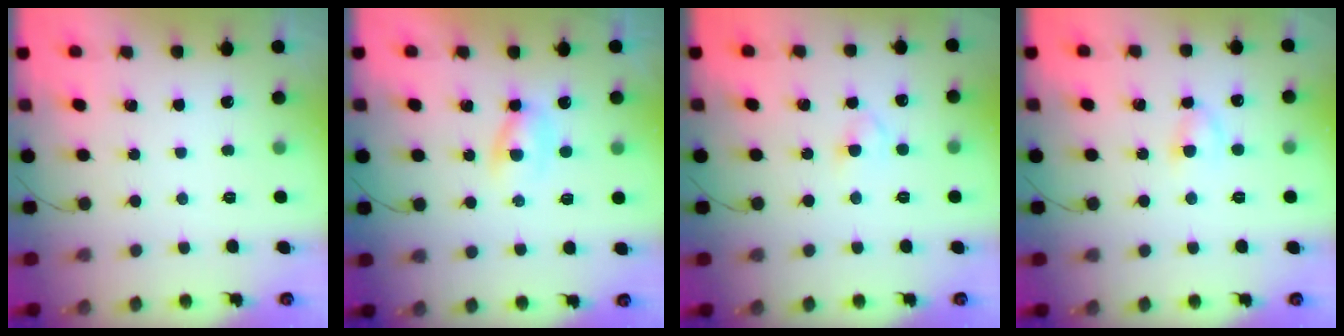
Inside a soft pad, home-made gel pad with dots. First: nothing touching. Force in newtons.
{"total": 2.3, "press": 2.2, "slide": 0.8}
{"total": 2.9, "press": 2.7, "slide": 1.1}
{"total": 3.5, "press": 3.2, "slide": 1.5}